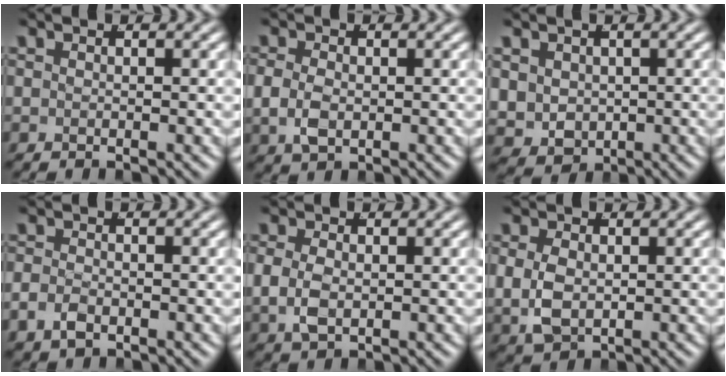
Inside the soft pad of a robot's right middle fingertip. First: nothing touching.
{"total": 2.5, "force": [-0.3, 1.8, 1.7], "torque": [-0.047, -0.013, 0.005]}
{"total": 6.1, "force": [-0.6, 5.5, 2.5], "torque": [-0.071, -0.040, 0.010]}
{"total": 1.9, "force": [-1.1, 1.3, 1.0], "torque": [-0.028, -0.008, -0.013]}
{"total": 2.8, "force": [-0.1, 2.0, 2.0], "torque": [-0.056, -0.016, 0.011]}
{"total": 4.7, "force": [-0.1, 3.8, 2.8], "torque": [-0.080, -0.018, 0.014]}